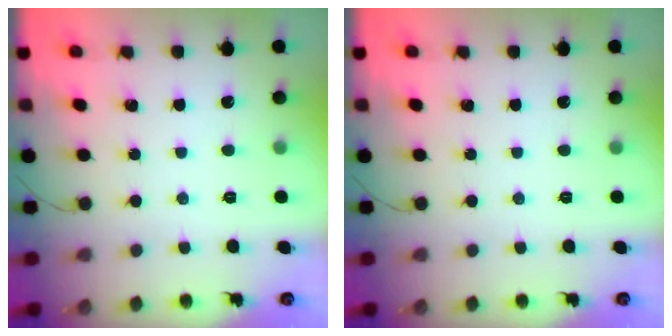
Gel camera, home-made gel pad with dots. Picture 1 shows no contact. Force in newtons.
{"total": 0.0}